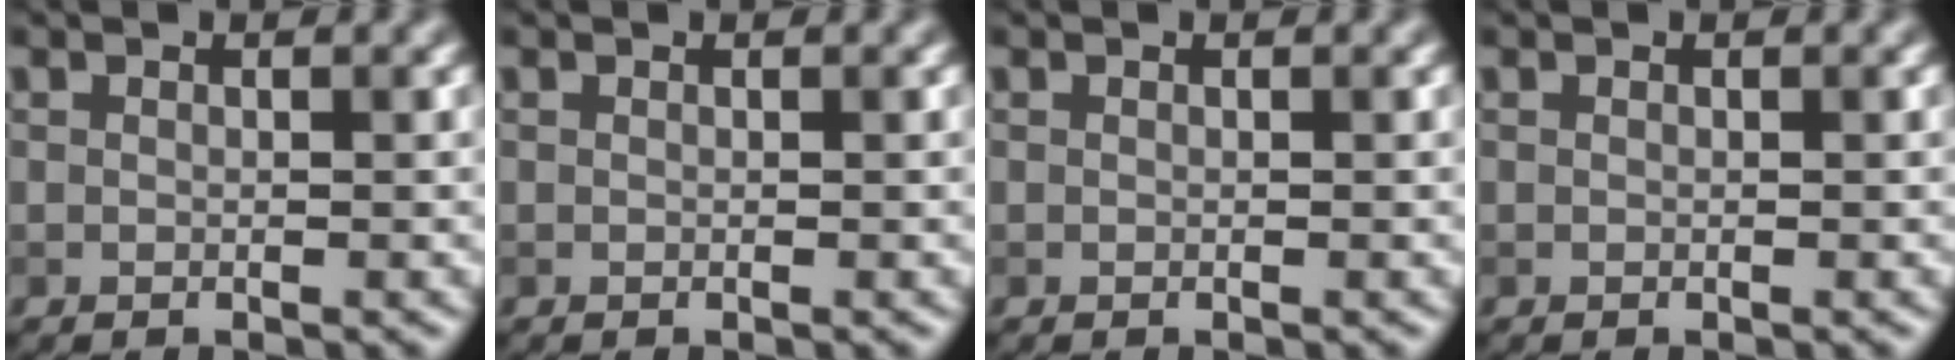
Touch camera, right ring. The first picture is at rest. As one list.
[{"total": 0.0}, {"total": 0.0}, {"total": 0.0}]